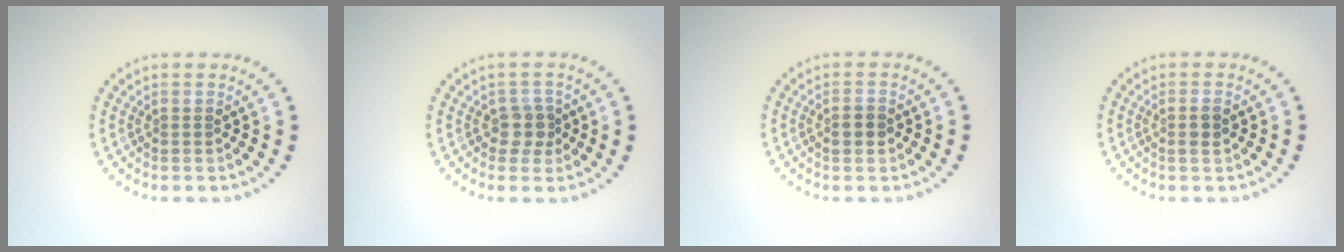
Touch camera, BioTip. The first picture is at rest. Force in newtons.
{"total": 1.9, "press": 1.6, "slide": 1.0}
{"total": 1.5, "press": 1.5, "slide": 0.1}
{"total": 1.2, "press": 1.2, "slide": 0.4}